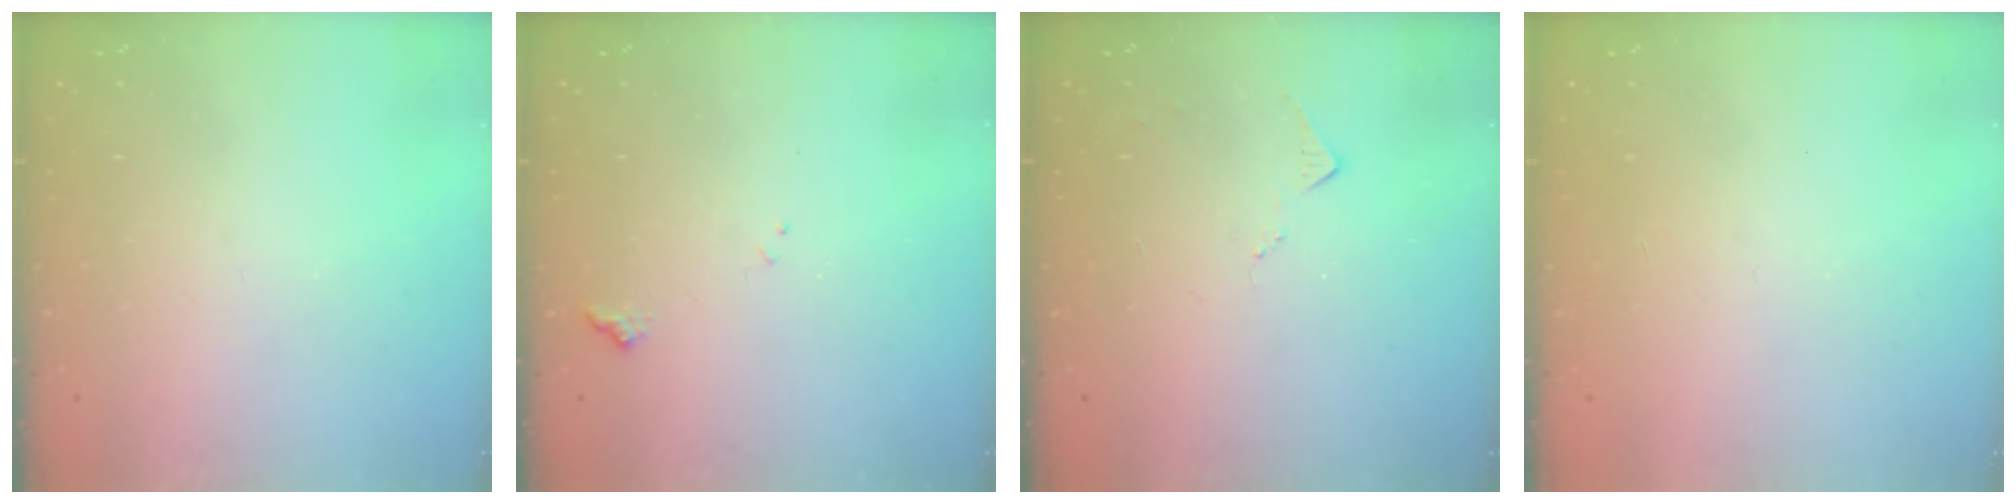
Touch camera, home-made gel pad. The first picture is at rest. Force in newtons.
{"total": 7.6, "press": 7.5, "slide": 1.1}
{"total": 6.0, "press": 5.9, "slide": 0.7}
{"total": 1.1, "press": 1.1, "slide": 0.1}